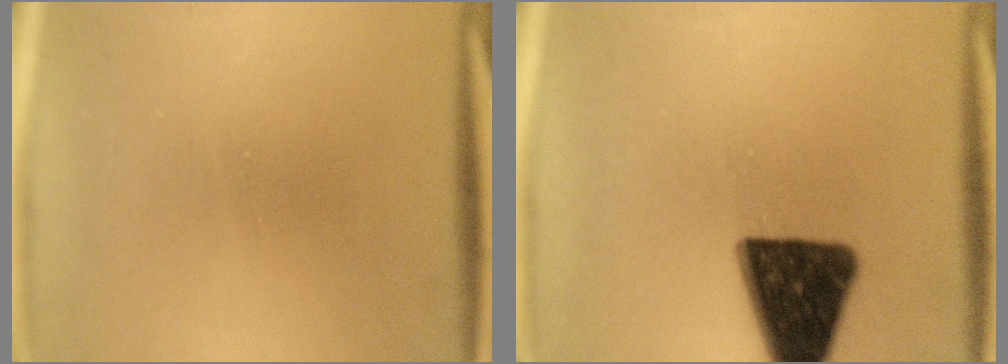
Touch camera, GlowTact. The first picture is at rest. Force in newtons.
{"total": 14.8}